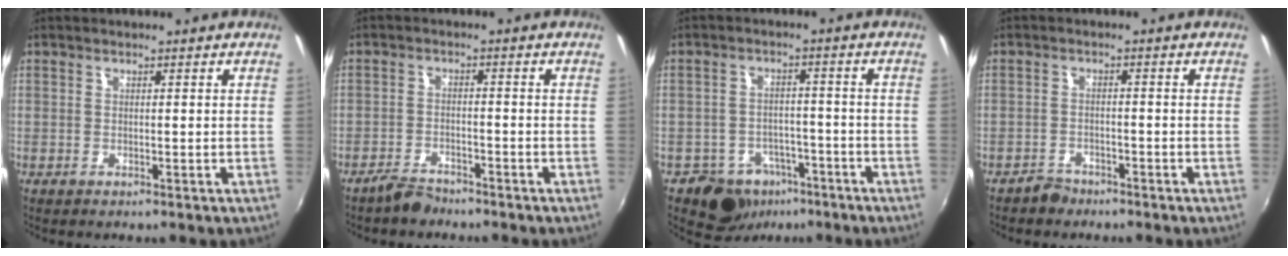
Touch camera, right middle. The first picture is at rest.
{"total": 3.8, "force": [-3.4, 1.1, 1.0], "torque": [-0.033, 0.002, -0.061]}
{"total": 7.7, "force": [-5.1, 5.5, 1.4], "torque": [-0.028, 0.031, -0.066]}
{"total": 2.8, "force": [-2.4, 1.4, 0.2], "torque": [-0.010, 0.007, -0.042]}